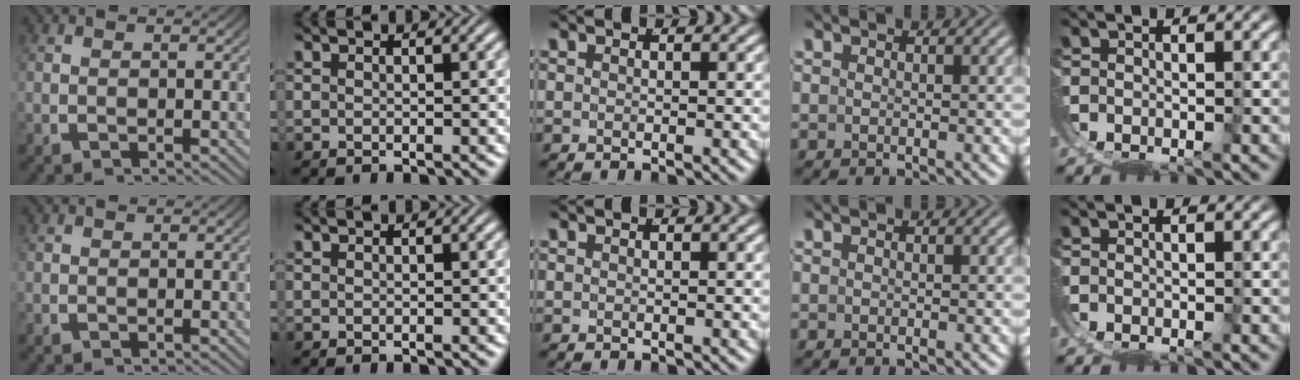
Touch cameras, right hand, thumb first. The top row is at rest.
{}